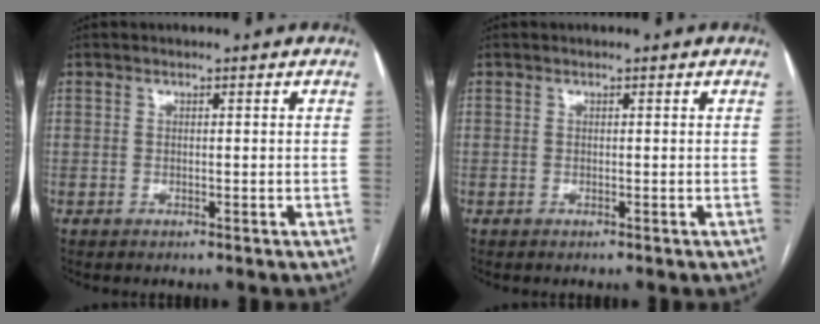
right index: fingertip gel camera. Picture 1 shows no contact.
{"total": 0.0}